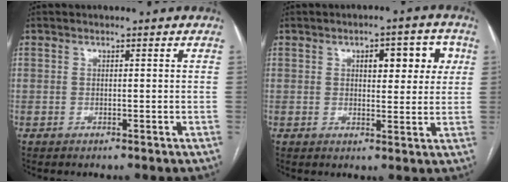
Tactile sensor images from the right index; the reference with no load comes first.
{"total": 7.5, "force": [2.7, 3.1, 6.3], "torque": [-0.073, 0.015, 0.034]}